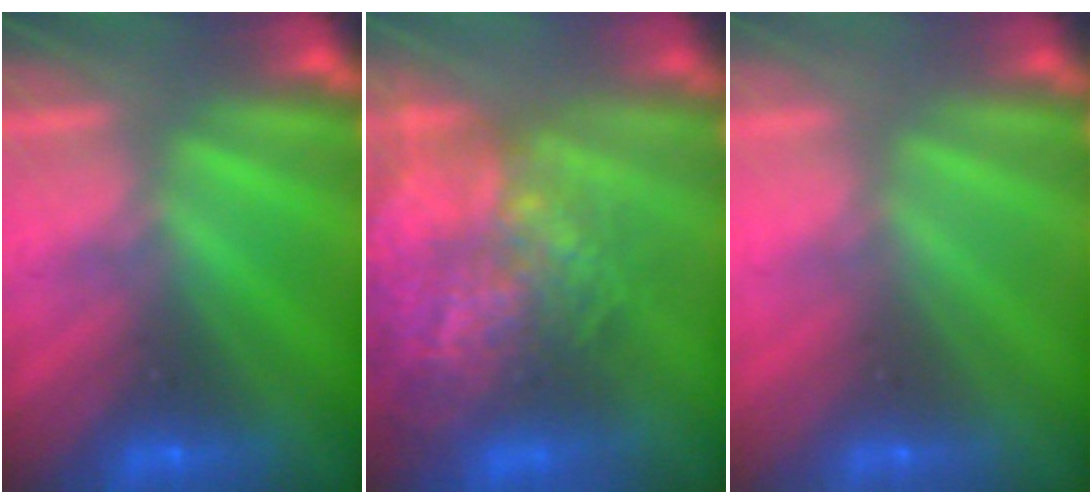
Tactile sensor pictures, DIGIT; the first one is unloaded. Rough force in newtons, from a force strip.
{"total": 11.8}
{"total": 2.8}